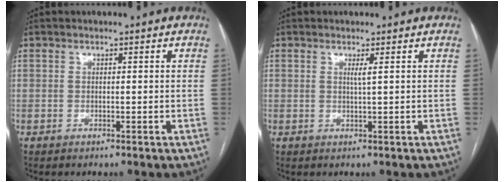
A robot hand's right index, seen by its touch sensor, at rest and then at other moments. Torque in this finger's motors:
{"motor_torque": [0.12, 0.00, 0.04, 0.03]}